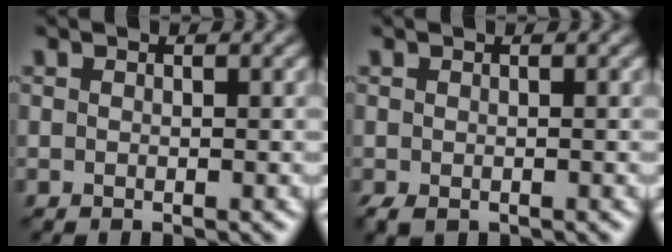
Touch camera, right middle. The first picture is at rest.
{"total": 1.6, "force": [-1.1, 0.8, 0.9], "torque": [-0.021, -0.010, -0.019]}